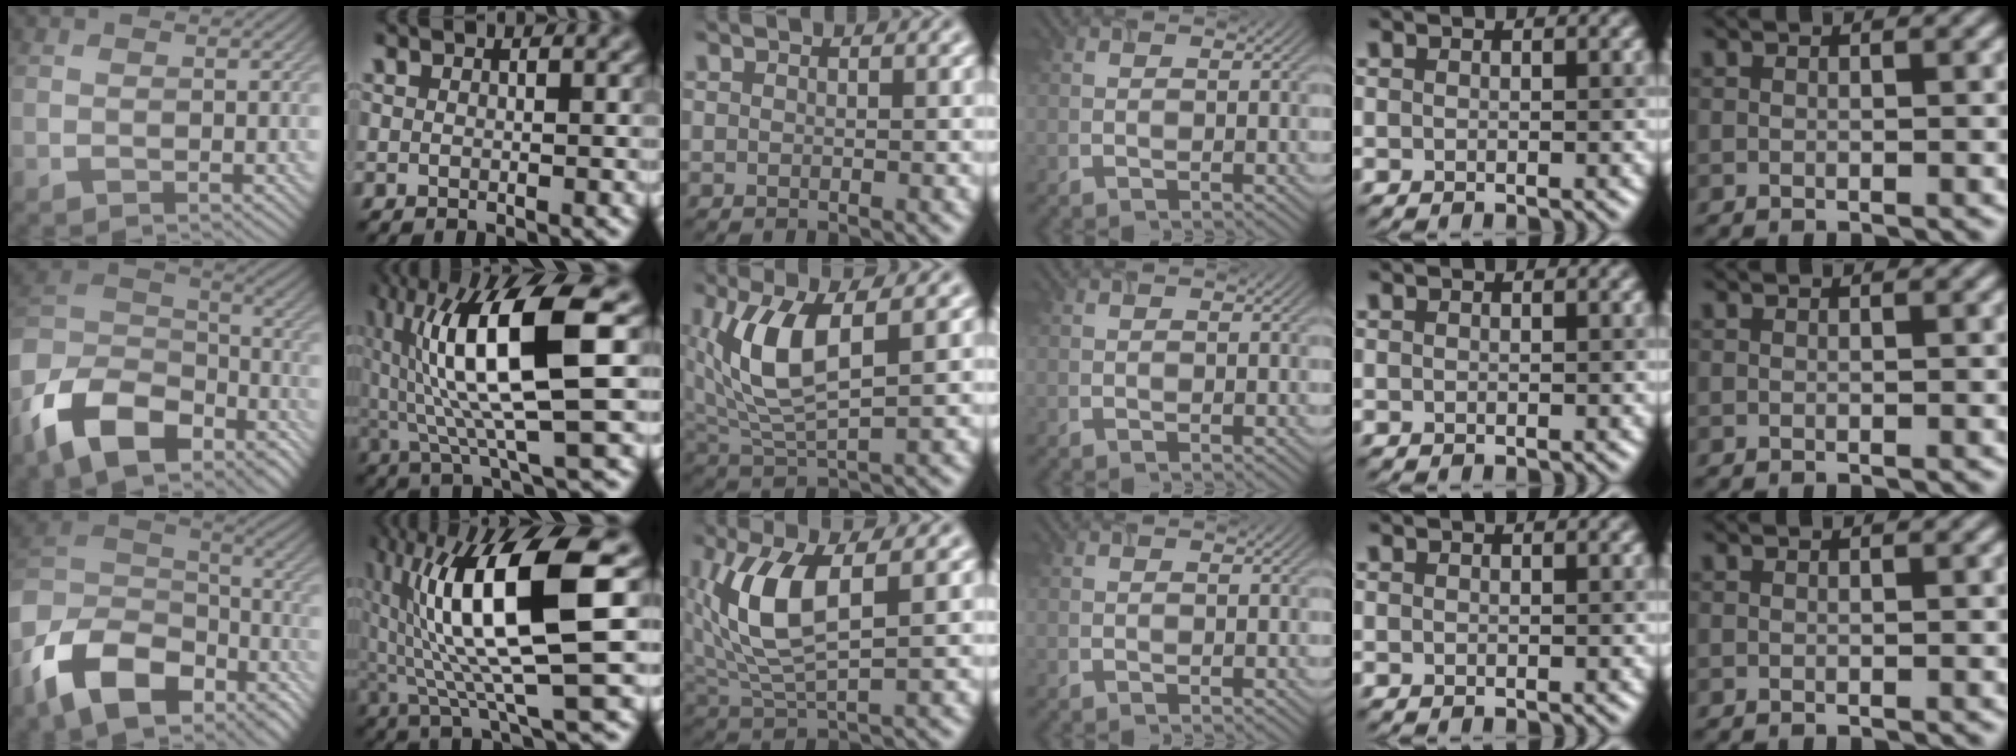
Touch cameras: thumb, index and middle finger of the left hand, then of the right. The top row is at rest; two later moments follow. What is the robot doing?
{"motion": "lift_and_place", "object": "timer"}